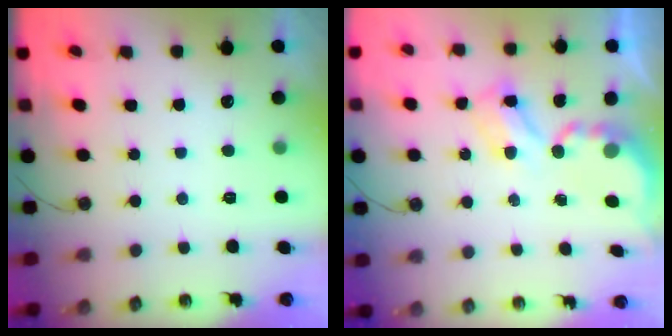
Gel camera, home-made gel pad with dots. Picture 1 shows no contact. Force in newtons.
{"total": 4.6, "press": 4.6, "slide": 0.6}